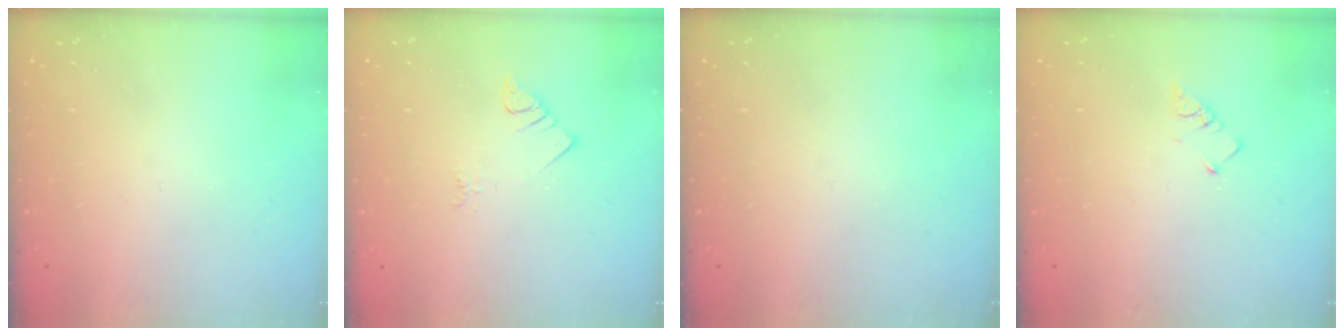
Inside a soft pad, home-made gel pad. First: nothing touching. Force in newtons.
{"total": 2.3, "press": 2.3, "slide": 0.4}
{"total": 0.0}
{"total": 1.9, "press": 1.9, "slide": 0.3}